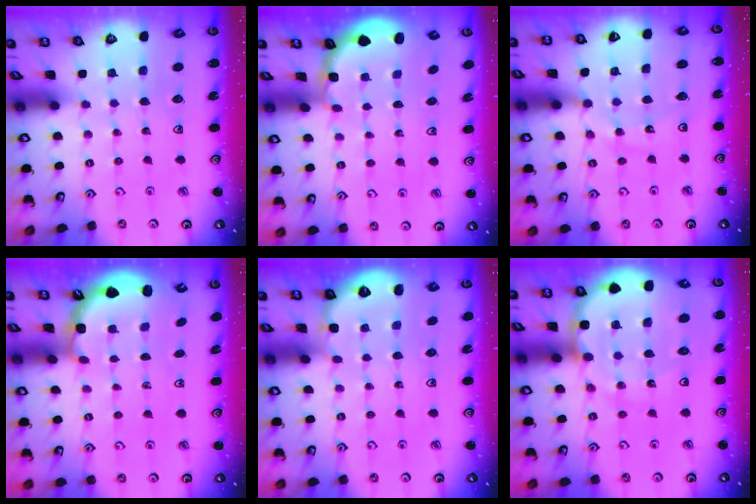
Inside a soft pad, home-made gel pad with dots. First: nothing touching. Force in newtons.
{"total": 2.0, "press": 1.8, "slide": 0.7}
{"total": 10.9, "press": 10.8, "slide": 1.4}
{"total": 3.4, "press": 2.4, "slide": 2.4}
{"total": 1.3, "press": 1.3, "slide": 0.1}
{"total": 13.7, "press": 13.4, "slide": 3.0}